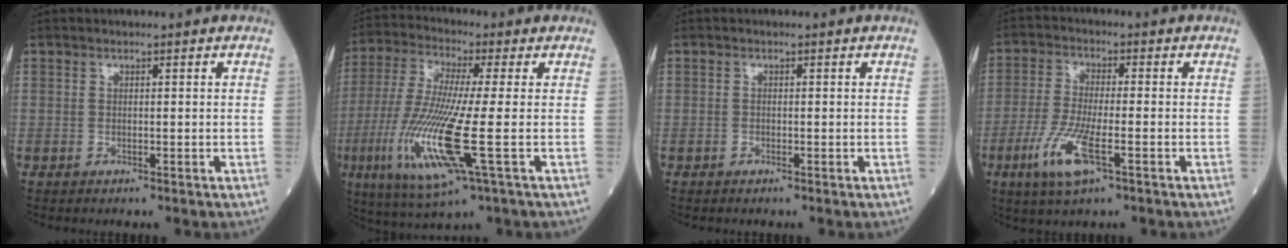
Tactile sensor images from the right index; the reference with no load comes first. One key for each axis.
{"total": 15.4, "fx": -3.9, "fy": 0.8, "fz": 14.9, "tx": -0.325, "ty": -0.027, "tz": -0.076}
{"total": 0.0}
{"total": 8.4, "fx": -3.6, "fy": 1.4, "fz": 7.4, "tx": -0.162, "ty": -0.018, "tz": -0.069}